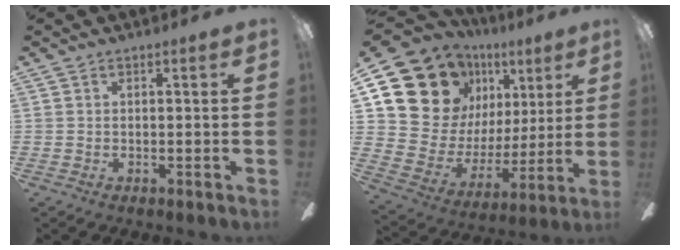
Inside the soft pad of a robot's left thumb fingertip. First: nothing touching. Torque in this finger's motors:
{"motor_torque": [2.29, 2.72, 1.38, -1.39, 0.13]}